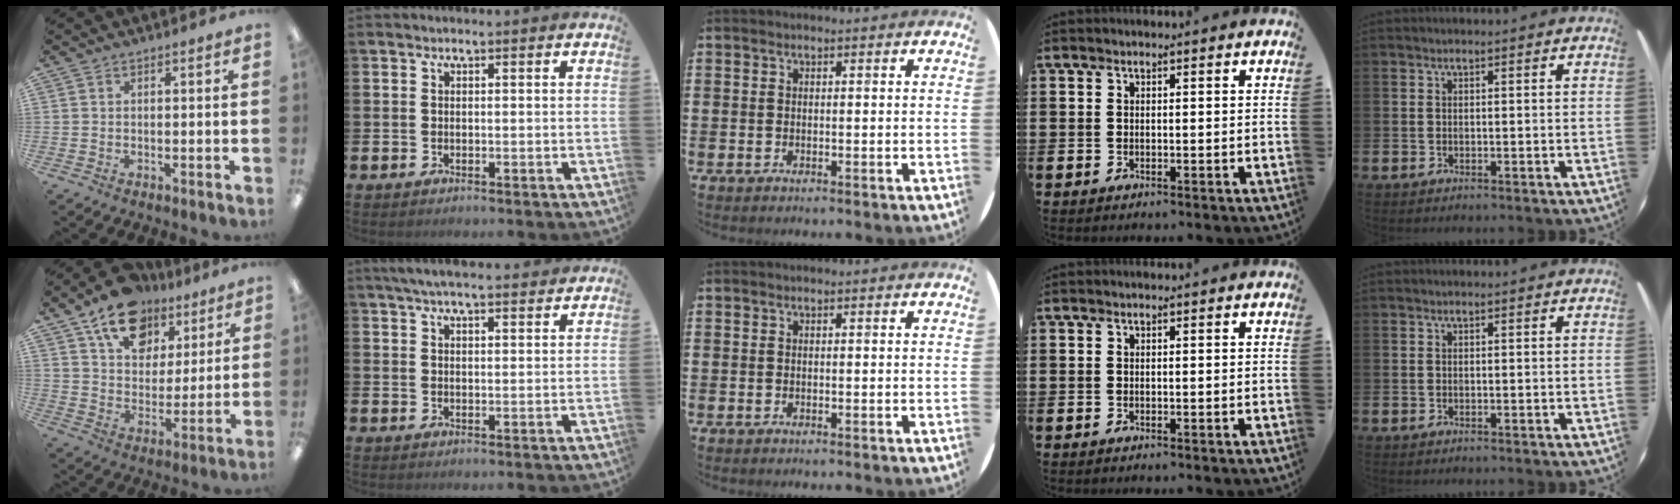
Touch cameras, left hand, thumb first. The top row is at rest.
{"thumb": {"total": 16.2, "force": [10.4, 10.2, 7.1], "torque": [-0.113, -0.052, 0.191]}, "index": {"total": 4.5, "force": [4.1, 0.6, 1.7], "torque": [-0.042, -0.007, 0.075]}}